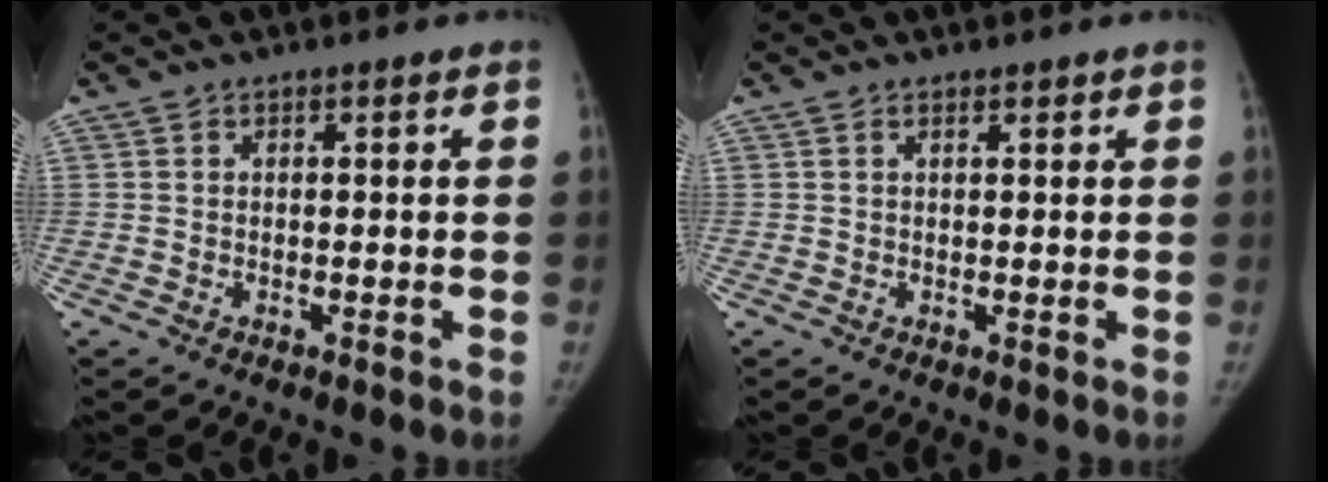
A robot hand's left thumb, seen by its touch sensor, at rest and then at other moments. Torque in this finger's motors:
{"motor_torque": [-0.18, -0.01, 0.19, 0.19, -0.04]}